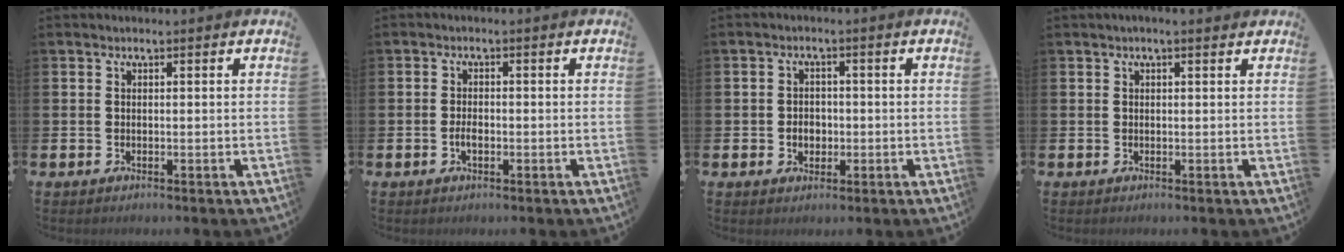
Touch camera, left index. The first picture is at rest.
{"total": 1.8, "force": [-0.6, 0.9, 1.4], "torque": [-0.026, 0.000, -0.012]}
{"total": 2.6, "force": [-0.6, 2.1, 1.4], "torque": [-0.012, -0.001, -0.018]}
{"total": 0.8, "force": [0.4, 0.1, 0.7], "torque": [-0.012, 0.002, 0.006]}